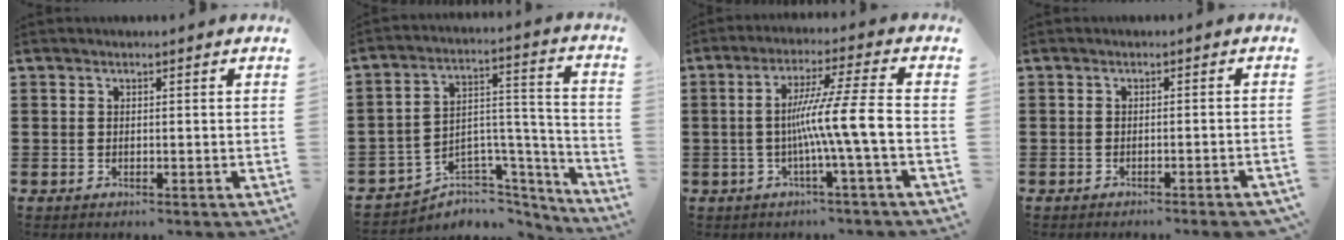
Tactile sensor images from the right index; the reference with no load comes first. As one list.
[{"total": 4.2, "force": [-2.8, 3.2, 0.4], "torque": [-0.021, -0.006, -0.053]}, {"total": 9.6, "force": [-1.9, -0.8, 9.3], "torque": [-0.163, -0.003, -0.041]}, {"total": 1.5, "force": [-1.3, -0.1, 0.7], "torque": [-0.012, -0.001, -0.025]}]